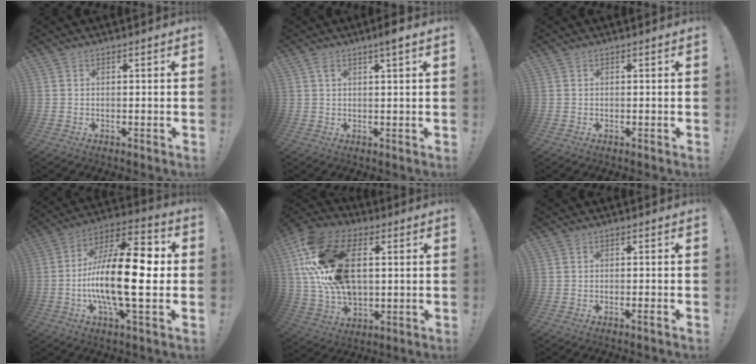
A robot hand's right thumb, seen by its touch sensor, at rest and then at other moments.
{"total": 3.4, "force": [1.7, 0.1, 3.0], "torque": [-0.053, -0.002, 0.025]}
{"total": 0.0}
{"total": 22.8, "force": [-2.3, 7.2, 21.5], "torque": [-0.386, 0.003, -0.041]}
{"total": 24.6, "force": [5.6, 15.6, 18.2], "torque": [-0.353, -0.009, 0.104]}
{"total": 1.3, "force": [-0.5, -0.2, 1.2], "torque": [-0.028, 0.001, -0.007]}